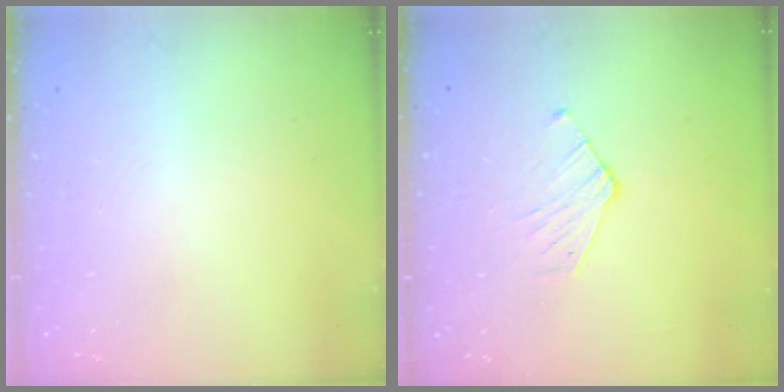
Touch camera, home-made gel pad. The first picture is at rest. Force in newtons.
{"total": 4.1, "press": 4.1, "slide": 0.5}